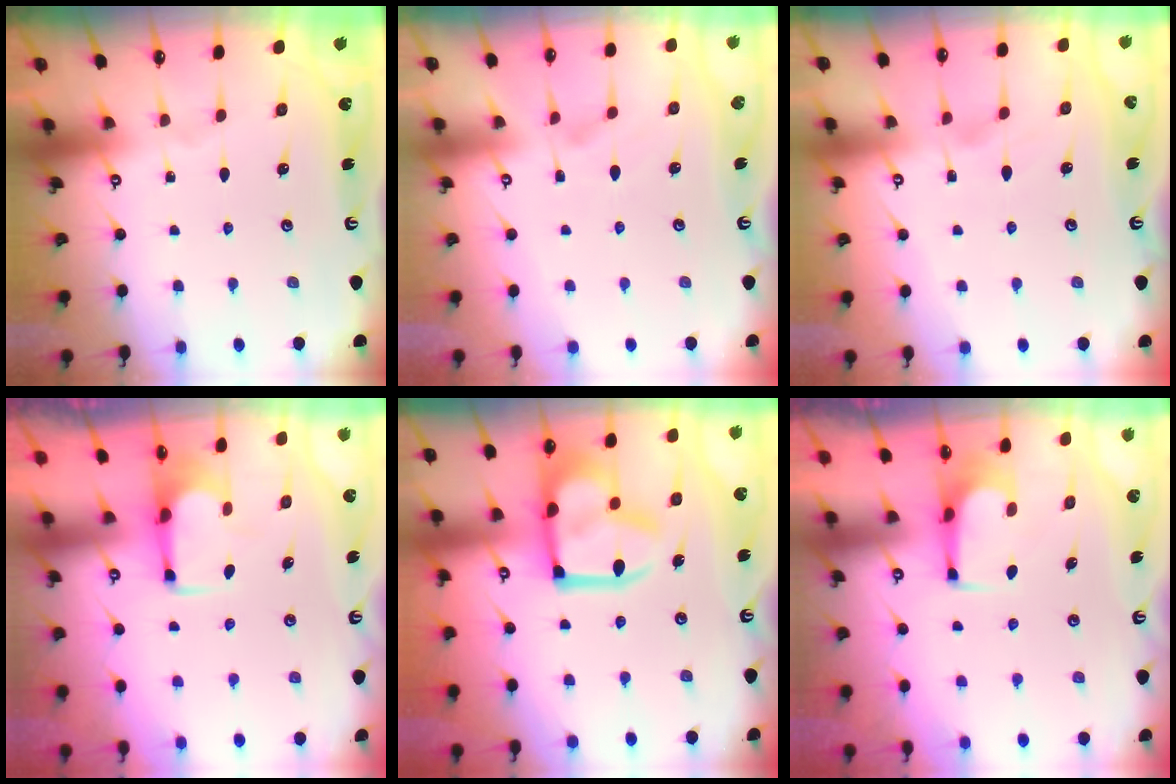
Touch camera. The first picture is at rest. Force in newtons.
{"total": 4.3, "press": 4.1, "slide": 1.3}
{"total": 0.9, "press": 0.2, "slide": 0.9}
{"total": 1.7, "press": 1.4, "slide": 0.9}
{"total": 18.4, "press": 18.3, "slide": 2.2}
{"total": 2.2, "press": 2.2, "slide": 0.3}